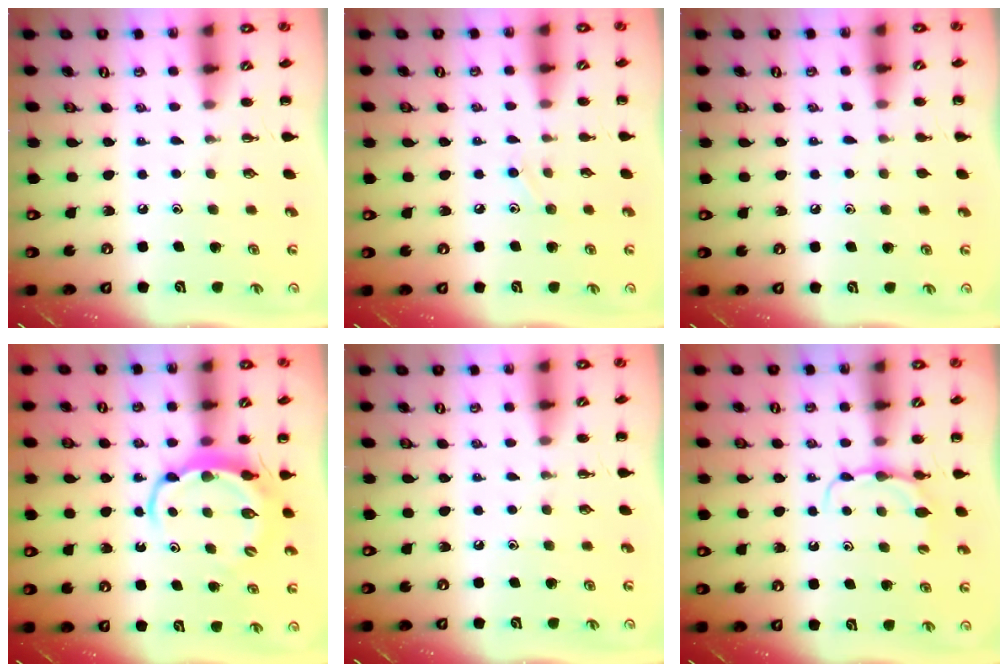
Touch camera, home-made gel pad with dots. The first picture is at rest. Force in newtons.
{"total": 6.4, "press": 6.0, "slide": 2.3}
{"total": 3.4, "press": 3.1, "slide": 1.2}
{"total": 5.9, "press": 5.9, "slide": 0.5}
{"total": 0.0}
{"total": 5.2, "press": 5.1, "slide": 1.1}